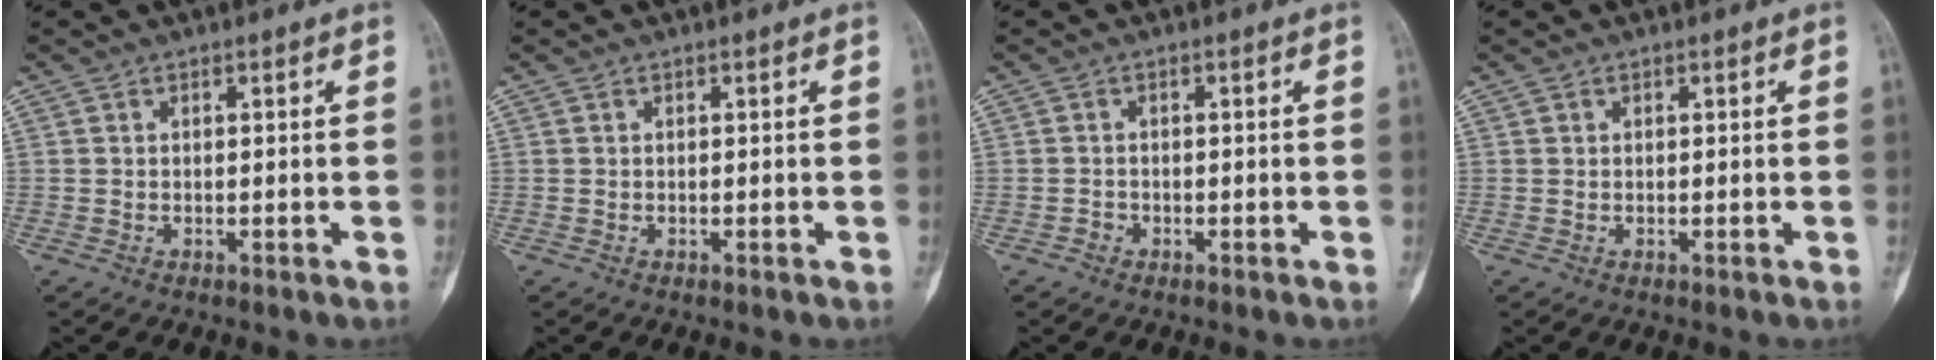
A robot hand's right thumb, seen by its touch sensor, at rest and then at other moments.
{"total": 0.0}
{"total": 1.1, "force": [-0.6, 0.9, 0.1], "torque": [0.002, 0.005, -0.016]}
{"total": 0.0}